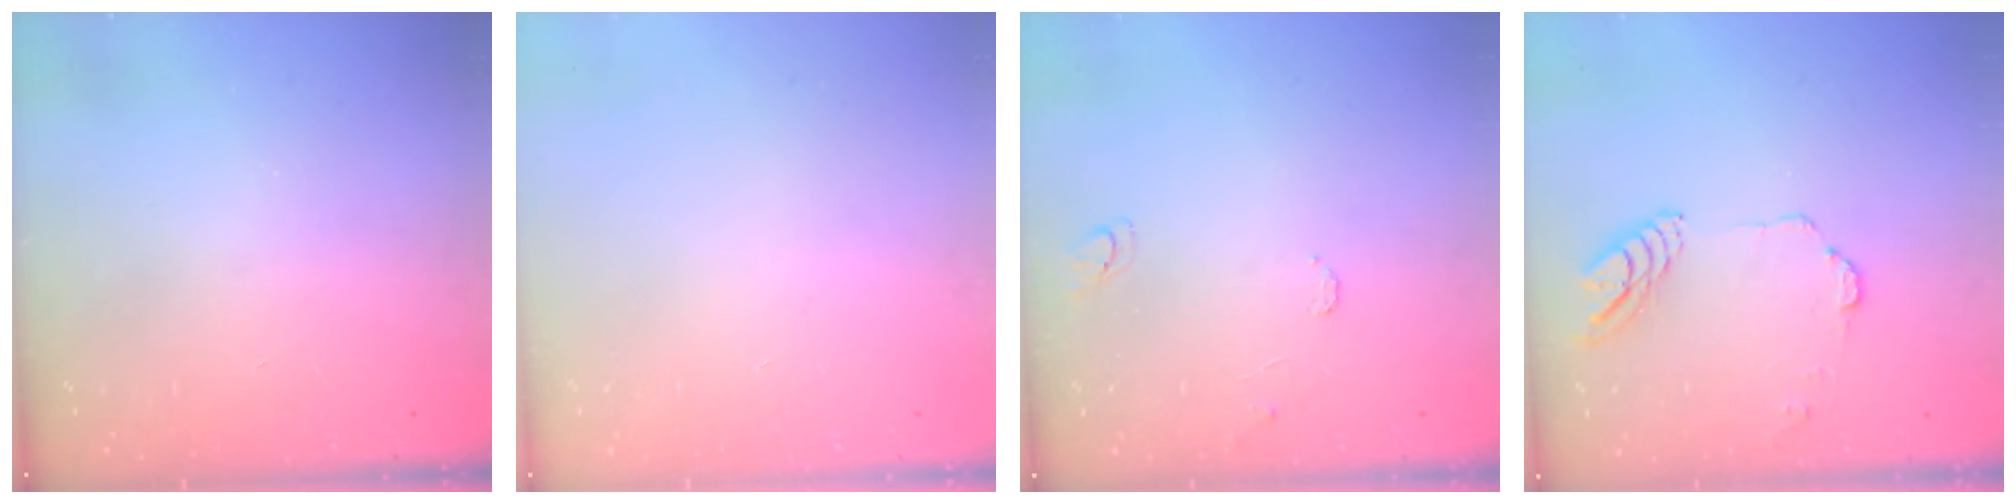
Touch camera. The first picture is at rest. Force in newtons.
{"total": 0.0}
{"total": 7.6, "press": 7.5, "slide": 0.6}
{"total": 8.4, "press": 8.4, "slide": 0.3}